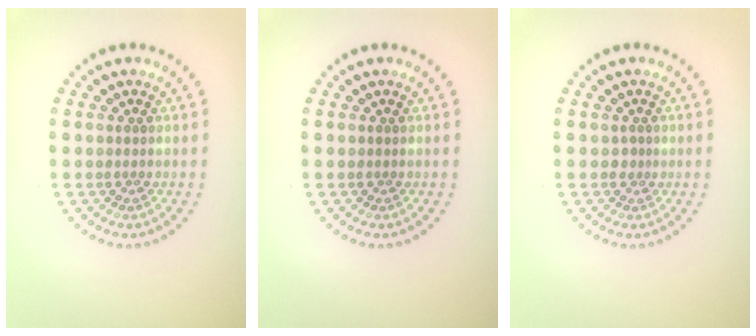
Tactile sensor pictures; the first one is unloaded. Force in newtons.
{"total": 0.0}
{"total": 0.7, "press": 0.4, "slide": 0.6}